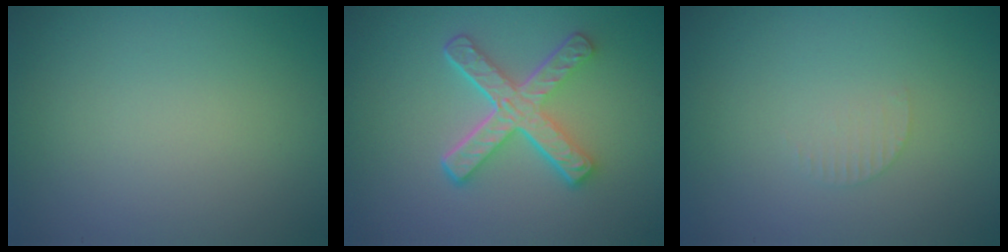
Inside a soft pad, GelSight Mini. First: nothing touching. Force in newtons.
{"total": 5.3, "press": 3.9, "slide": 3.6}
{"total": 0.8, "press": 0.8, "slide": 0.2}